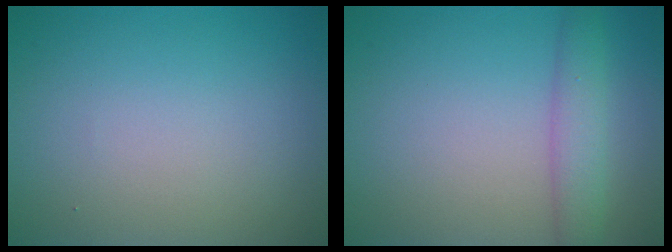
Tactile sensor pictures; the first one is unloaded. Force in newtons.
{"total": 3.0, "press": 3.0, "slide": 0.1}